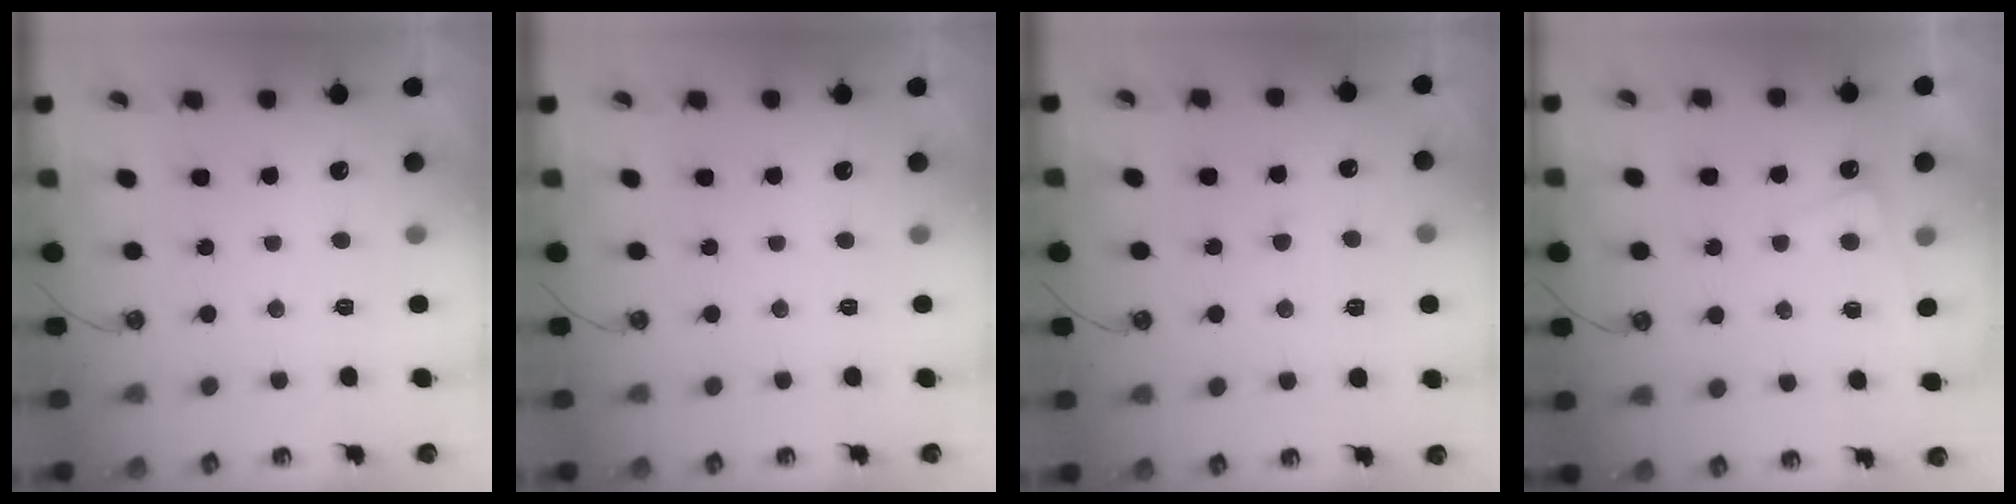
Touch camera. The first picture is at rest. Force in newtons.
{"total": 0.0}
{"total": 1.9, "press": 1.8, "slide": 0.8}
{"total": 1.5, "press": 1.5, "slide": 0.3}